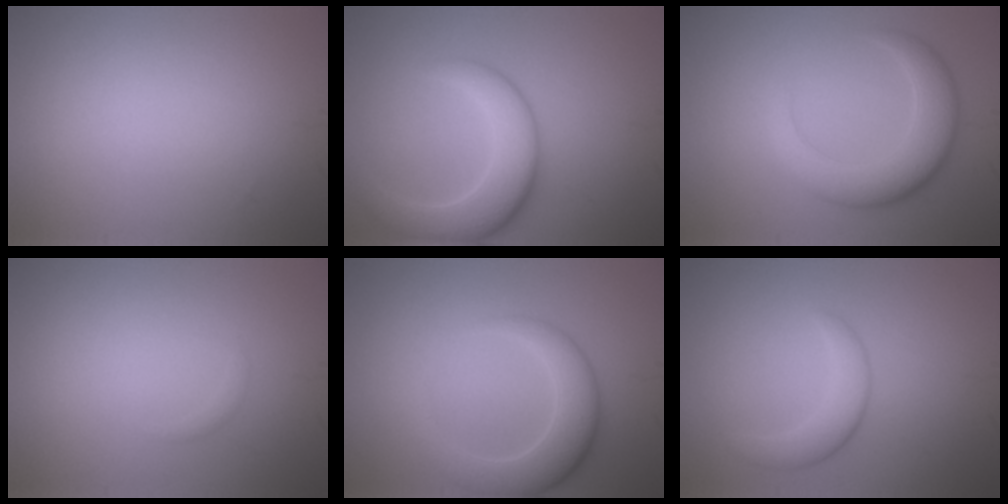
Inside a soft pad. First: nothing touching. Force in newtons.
{"total": 5.7, "press": 5.7, "slide": 0.3}
{"total": 5.3, "press": 5.3, "slide": 0.2}
{"total": 0.5, "press": 0.5, "slide": 0.1}
{"total": 4.7, "press": 4.7, "slide": 0.4}
{"total": 2.5, "press": 2.5, "slide": 0.2}